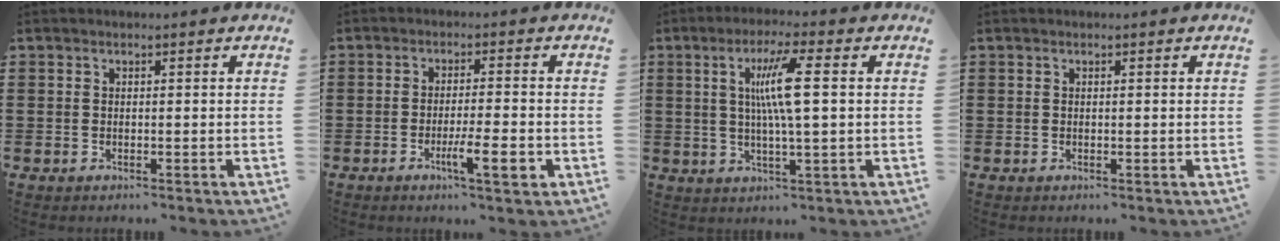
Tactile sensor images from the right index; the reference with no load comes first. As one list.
[{"total": 6.3, "force": [-2.7, 0.7, 5.6], "torque": [-0.093, -0.008, -0.044]}, {"total": 7.9, "force": [1.3, 0.3, 7.8], "torque": [-0.156, -0.002, 0.012]}, {"total": 0.0}]